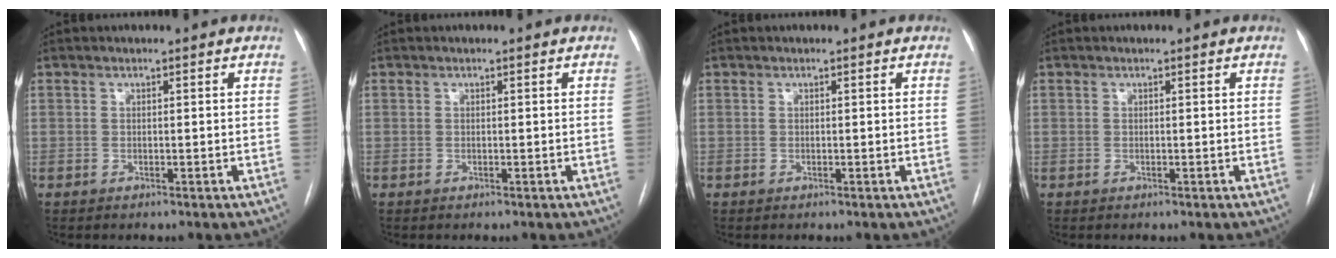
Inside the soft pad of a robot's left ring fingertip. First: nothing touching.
{"total": 0.0}
{"total": 0.0}
{"total": 0.0}